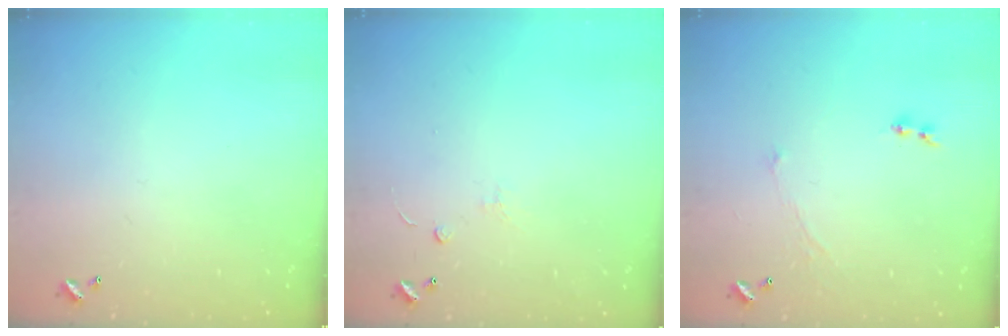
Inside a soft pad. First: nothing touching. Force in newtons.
{"total": 1.6, "press": 1.5, "slide": 0.4}
{"total": 1.2, "press": 0.7, "slide": 1.0}